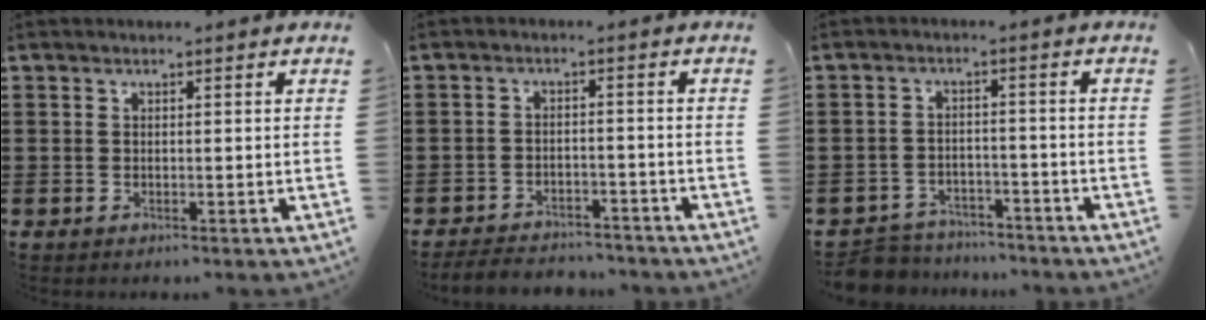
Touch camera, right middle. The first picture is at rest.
{"total": 3.6, "force": [-3.6, 0.6, 0.2], "torque": [-0.007, 0.004, -0.077]}
{"total": 4.7, "force": [-4.6, 1.0, 0.0], "torque": [-0.009, 0.008, -0.099]}